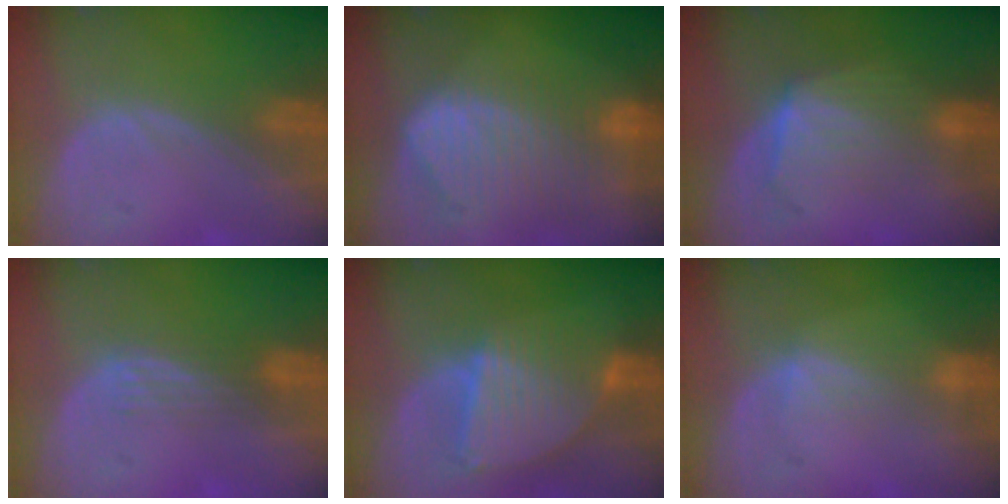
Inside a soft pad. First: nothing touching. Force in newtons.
{"total": 10.5, "press": 9.1, "slide": 5.2}
{"total": 7.1, "press": 6.5, "slide": 2.9}
{"total": 3.0, "press": 2.7, "slide": 1.3}
{"total": 8.6, "press": 7.4, "slide": 4.3}
{"total": 2.4, "press": 2.4, "slide": 0.4}